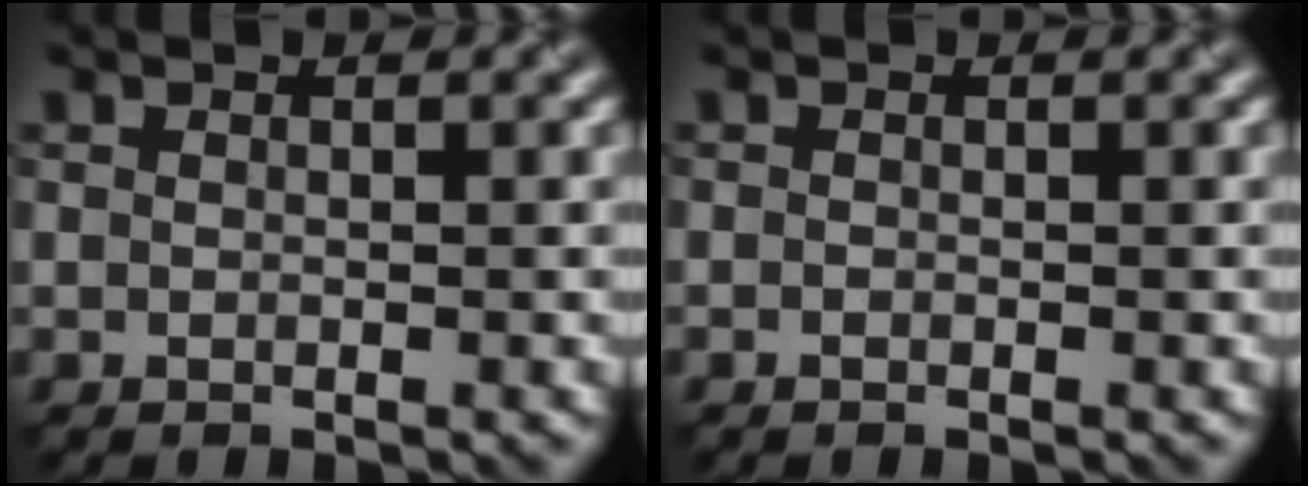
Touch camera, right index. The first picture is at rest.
{"total": 0.0}